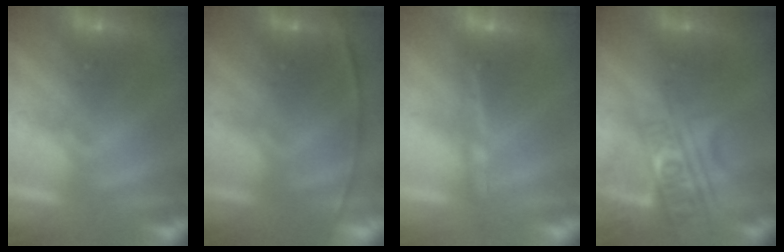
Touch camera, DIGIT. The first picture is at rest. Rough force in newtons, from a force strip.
{"total": 1.6}
{"total": 4.8}
{"total": 2.4}